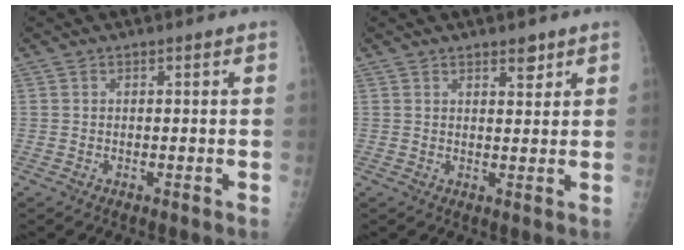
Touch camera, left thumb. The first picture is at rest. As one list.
[{"total": 2.8, "force": [1.9, 1.1, 1.6], "torque": [-0.012, -0.012, 0.029]}]